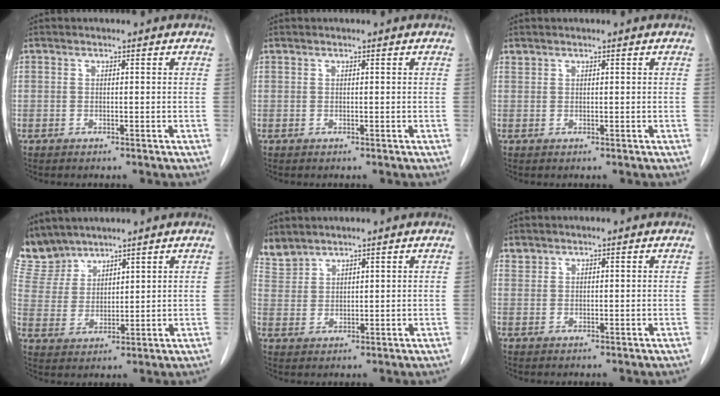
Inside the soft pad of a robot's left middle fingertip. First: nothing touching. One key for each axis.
{"total": 0.0}
{"total": 0.6, "fx": 0.6, "fy": 0.2, "fz": 0.0, "tx": -0.004, "ty": 0.004, "tz": 0.012}
{"total": 6.5, "fx": 6.3, "fy": 1.8, "fz": -0.1, "tx": -0.010, "ty": 0.009, "tz": 0.143}
{"total": 3.9, "fx": 3.8, "fy": 0.9, "fz": -0.1, "tx": -0.007, "ty": 0.007, "tz": 0.086}
{"total": 1.1, "fx": 1.0, "fy": 0.5, "fz": -0.1, "tx": 0.005, "ty": 0.003, "tz": 0.019}